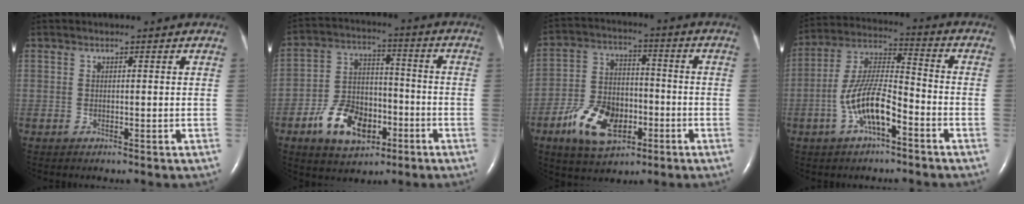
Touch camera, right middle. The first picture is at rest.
{"total": 11.5, "force": [-5.4, 7.0, 7.4], "torque": [-0.150, 0.015, -0.088]}
{"total": 11.8, "force": [-5.2, 6.7, 8.2], "torque": [-0.172, 0.008, -0.087]}
{"total": 10.7, "force": [-4.4, 3.2, 9.3], "torque": [-0.197, 0.014, -0.080]}